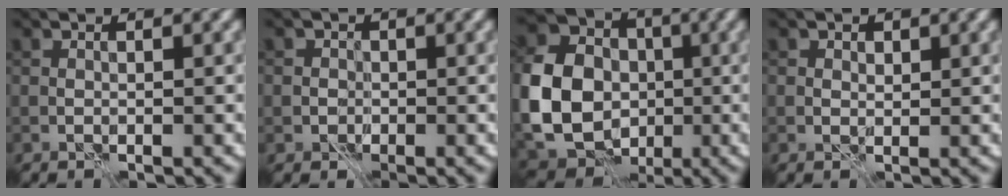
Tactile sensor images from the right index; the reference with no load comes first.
{"total": 1.6, "force": [-0.1, 1.6, 0.2], "torque": [0.017, 0.006, -0.013]}
{"total": 11.8, "force": [-1.2, 9.8, 6.5], "torque": [-0.166, -0.009, -0.026]}
{"total": 1.0, "force": [0.5, 0.9, 0.3], "torque": [-0.003, -0.002, 0.007]}